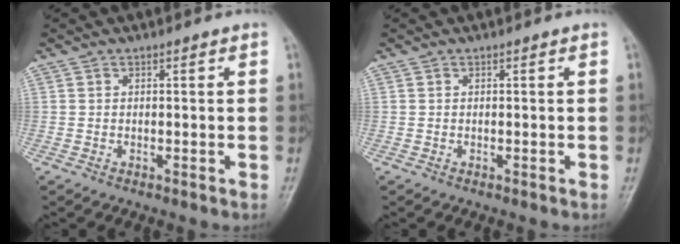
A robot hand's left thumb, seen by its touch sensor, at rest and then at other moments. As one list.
[{"total": 0.0}]